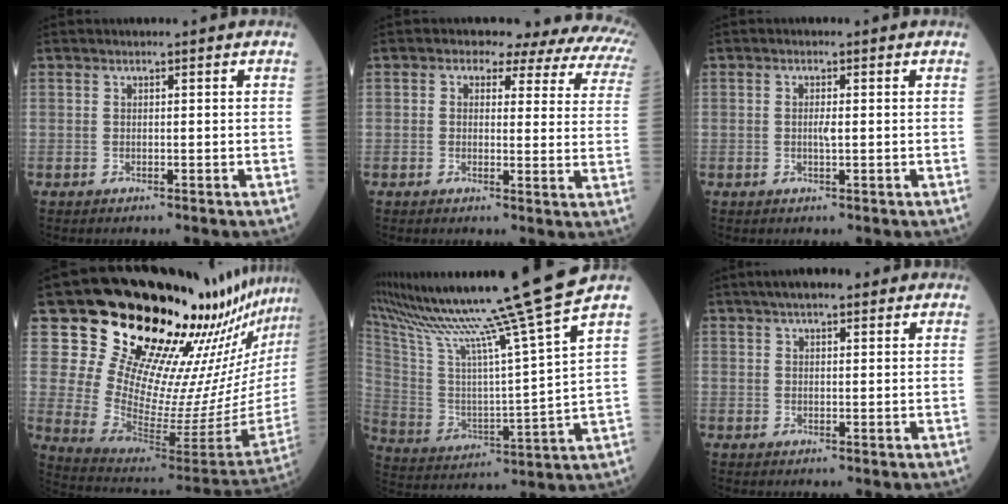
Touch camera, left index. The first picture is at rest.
{"total": 13.1, "force": [9.5, 5.7, 6.9], "torque": [-0.068, 0.013, 0.084]}
{"total": 1.3, "force": [0.0, 0.1, 1.3], "torque": [-0.028, 0.000, 0.004]}
{"total": 26.7, "force": [22.0, 3.6, 14.7], "torque": [-0.224, -0.110, 0.322]}
{"total": 23.6, "force": [19.7, -3.7, 12.5], "torque": [-0.234, -0.058, 0.324]}
{"total": 6.6, "force": [5.0, 1.8, 4.0], "torque": [-0.057, 0.035, 0.080]}